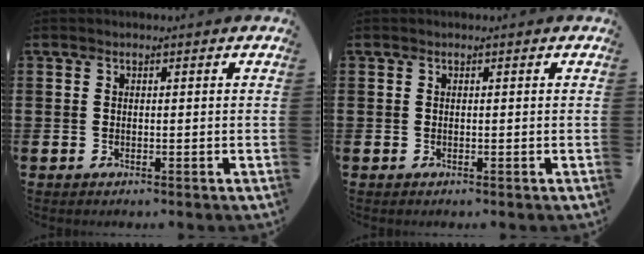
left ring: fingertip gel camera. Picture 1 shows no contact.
{"total": 0.0}